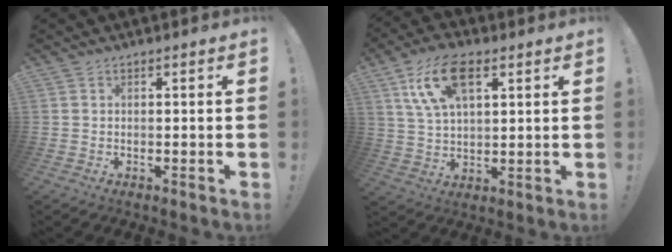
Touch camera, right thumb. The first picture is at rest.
{"total": 13.3, "force": [6.2, 6.7, 9.7], "torque": [-0.175, -0.008, 0.114]}